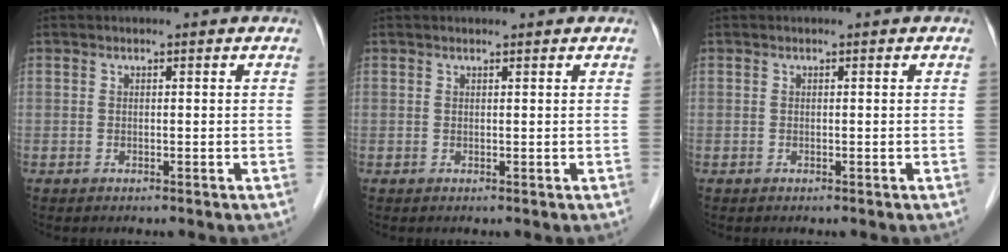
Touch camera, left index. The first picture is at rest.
{"total": 1.5, "force": [1.4, 0.1, 0.5], "torque": [-0.011, 0.014, 0.021]}
{"total": 0.0}